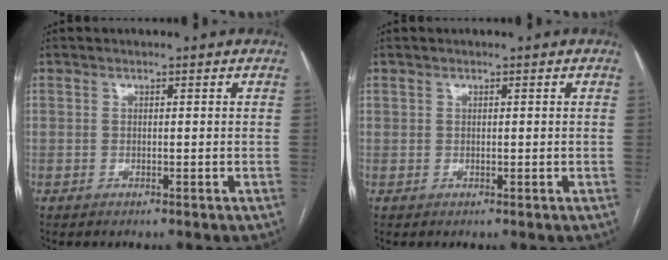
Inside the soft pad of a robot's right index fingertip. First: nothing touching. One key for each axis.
{"total": 0.6, "fx": 0.4, "fy": 0.4, "fz": 0.0, "tx": 0.010, "ty": 0.003, "tz": 0.007}